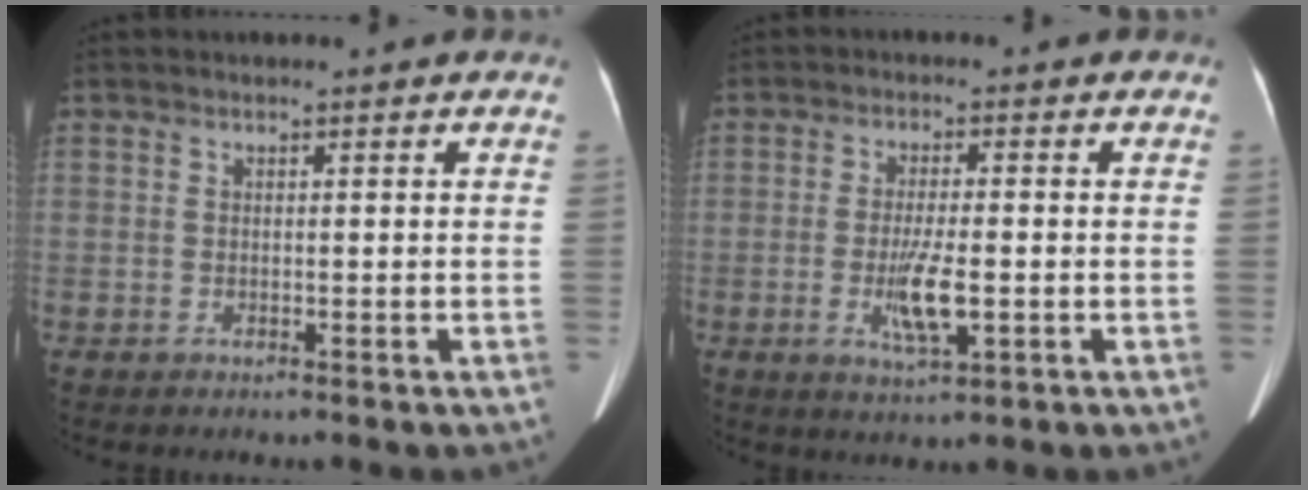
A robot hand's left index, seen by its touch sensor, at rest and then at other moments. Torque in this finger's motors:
{"motor_torque": [0.93, 0.26, 0.42, 0.06]}